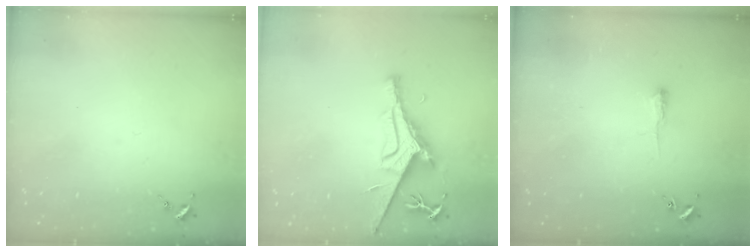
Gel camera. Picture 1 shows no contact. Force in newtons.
{"total": 8.1, "press": 8.0, "slide": 1.0}
{"total": 2.7, "press": 2.6, "slide": 0.4}